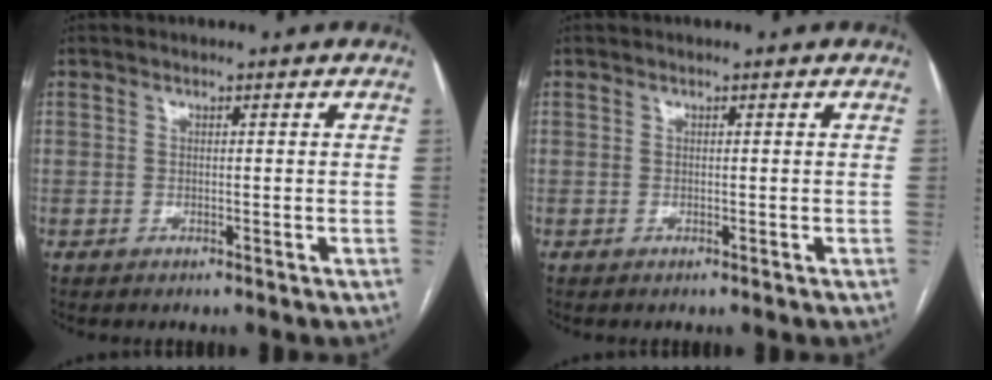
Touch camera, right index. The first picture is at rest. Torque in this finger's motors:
{"motor_torque": [0.00, 0.00, 0.00, 0.01]}